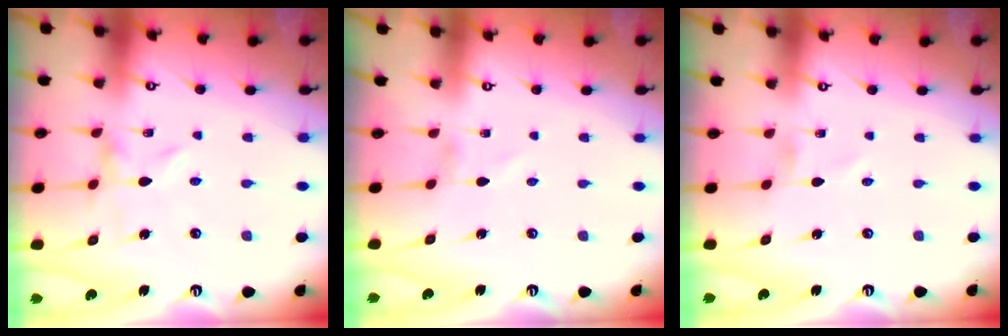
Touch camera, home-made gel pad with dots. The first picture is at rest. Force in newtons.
{"total": 1.2, "press": 1.2, "slide": 0.1}
{"total": 0.0}